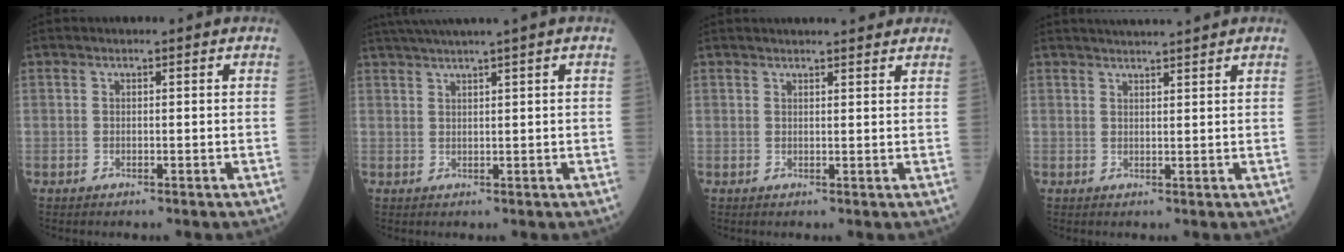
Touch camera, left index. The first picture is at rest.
{"total": 5.6, "force": [4.3, -1.5, 3.2], "torque": [-0.049, 0.022, 0.077]}
{"total": 5.7, "force": [5.2, 0.7, 2.3], "torque": [-0.031, 0.016, 0.059]}
{"total": 6.4, "force": [5.9, -0.5, 2.6], "torque": [-0.038, 0.024, 0.079]}